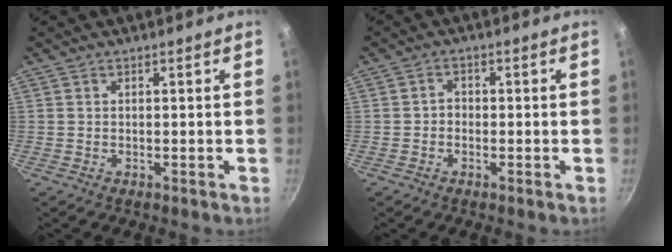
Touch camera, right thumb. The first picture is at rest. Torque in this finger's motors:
{"motor_torque": [-0.37, -0.37, -0.33, 0.08, -0.04]}